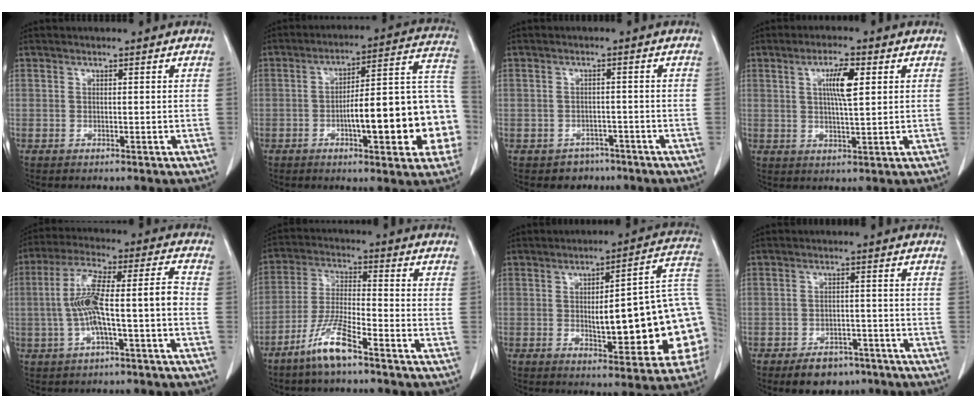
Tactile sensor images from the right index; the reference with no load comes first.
{"total": 19.8, "force": [-4.5, 4.1, 18.8], "torque": [-0.190, 0.044, -0.053]}
{"total": 3.4, "force": [-2.3, 2.6, -0.2], "torque": [0.000, 0.013, -0.033]}
{"total": 5.7, "force": [1.8, 0.8, 5.4], "torque": [-0.098, 0.000, 0.031]}
{"total": 11.5, "force": [-2.0, 1.4, 11.2], "torque": [-0.216, 0.034, -0.035]}
{"total": 8.5, "force": [-5.8, 0.8, 6.2], "torque": [-0.131, -0.013, -0.116]}
{"total": 20.5, "force": [-1.7, 4.3, 20.0], "torque": [-0.200, 0.037, -0.007]}
{"total": 6.6, "force": [-4.9, 3.8, 2.4], "torque": [-0.034, 0.005, -0.070]}